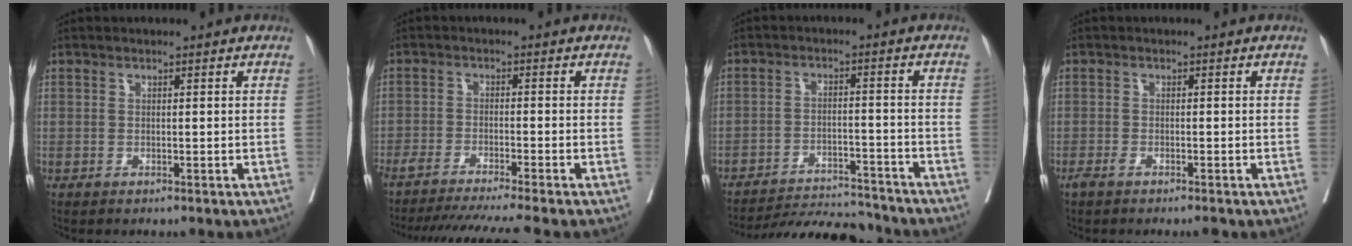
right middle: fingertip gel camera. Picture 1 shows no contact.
{"total": 12.5, "force": [-11.1, -1.3, 5.7], "torque": [-0.062, -0.027, -0.170]}
{"total": 12.1, "force": [-11.9, 0.8, 2.0], "torque": [-0.029, -0.002, -0.178]}
{"total": 2.2, "force": [-1.8, 0.3, 1.2], "torque": [-0.016, -0.004, -0.028]}